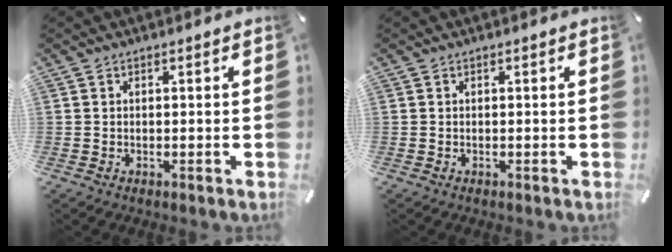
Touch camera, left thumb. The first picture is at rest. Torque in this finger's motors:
{"motor_torque": [-0.03, 0.05, -0.06, 0.05, -0.02]}